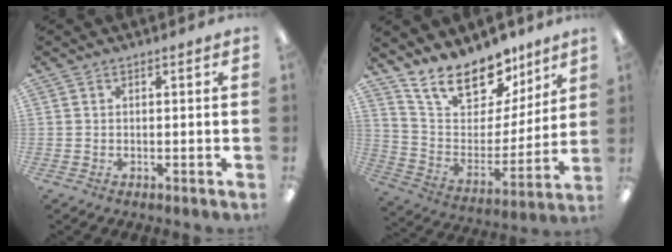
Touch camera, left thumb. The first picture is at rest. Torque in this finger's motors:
{"motor_torque": [0.30, 0.24, 1.36, -1.41, 0.06]}